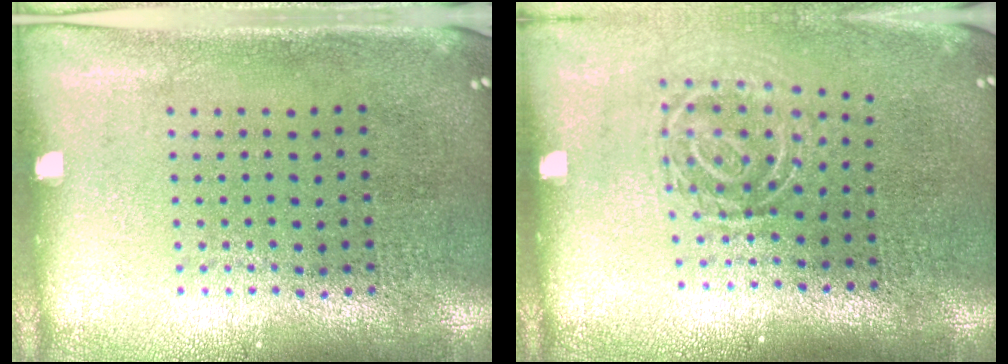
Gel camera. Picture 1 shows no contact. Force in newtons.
{"total": 1.8, "press": 1.2, "slide": 1.3}